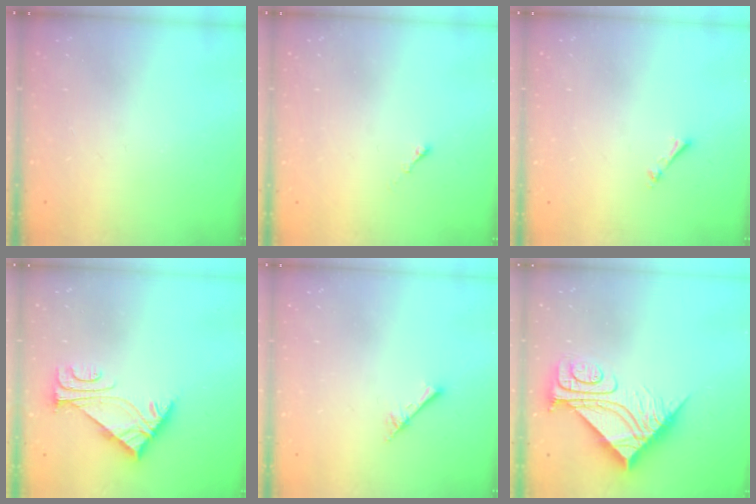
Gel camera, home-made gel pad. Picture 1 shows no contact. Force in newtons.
{"total": 0.0}
{"total": 0.6, "press": 0.6, "slide": 0.2}
{"total": 6.0, "press": 5.9, "slide": 1.0}
{"total": 2.4, "press": 2.4, "slide": 0.3}
{"total": 10.4, "press": 10.4, "slide": 1.1}